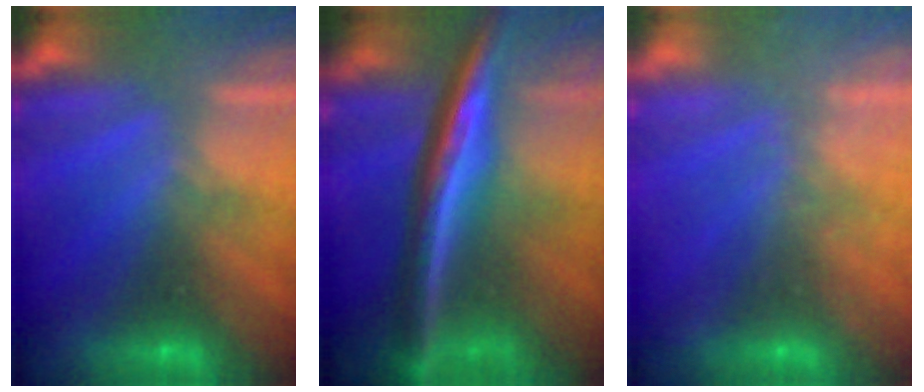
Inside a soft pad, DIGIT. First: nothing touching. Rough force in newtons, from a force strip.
{"total": 5.7}
{"total": 2.4}